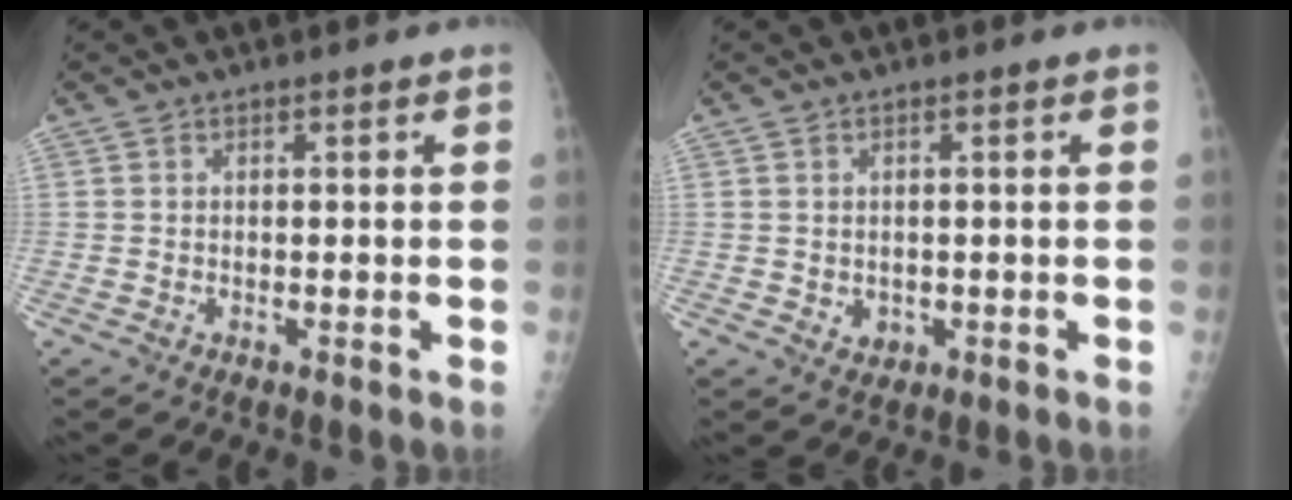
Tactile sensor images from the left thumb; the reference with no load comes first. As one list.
[{"total": 1.8, "force": [-0.3, 1.7, 0.6], "torque": [-0.002, -0.001, 0.003]}]